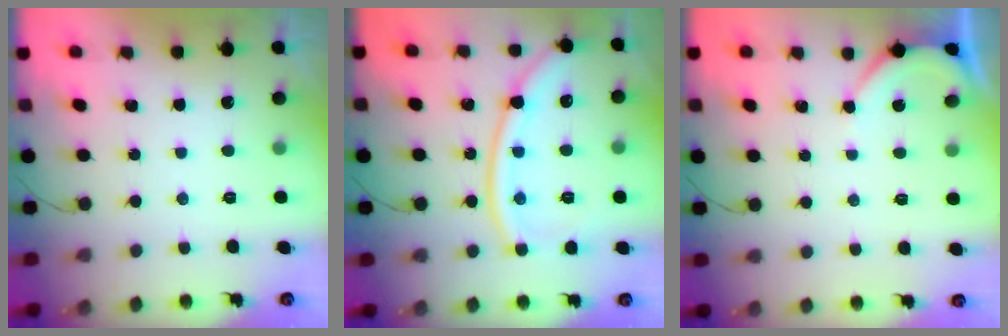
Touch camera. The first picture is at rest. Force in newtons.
{"total": 14.4, "press": 14.3, "slide": 1.8}
{"total": 3.5, "press": 3.5, "slide": 0.5}